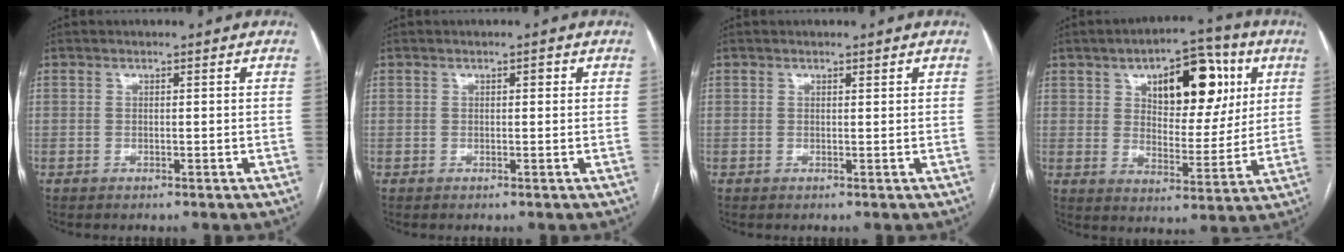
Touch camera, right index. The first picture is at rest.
{"total": 0.6, "force": [0.1, 0.3, 0.5], "torque": [-0.005, 0.003, 0.001]}
{"total": 0.0}
{"total": 15.3, "force": [6.1, 7.1, 12.1], "torque": [-0.165, 0.027, 0.097]}